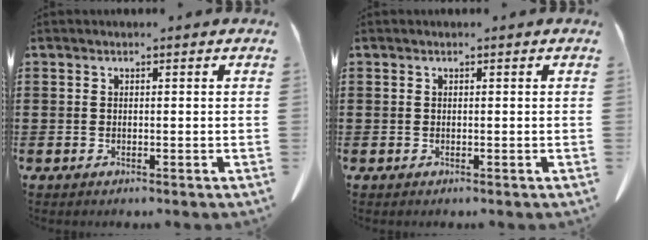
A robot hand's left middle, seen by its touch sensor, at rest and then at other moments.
{"total": 0.0}